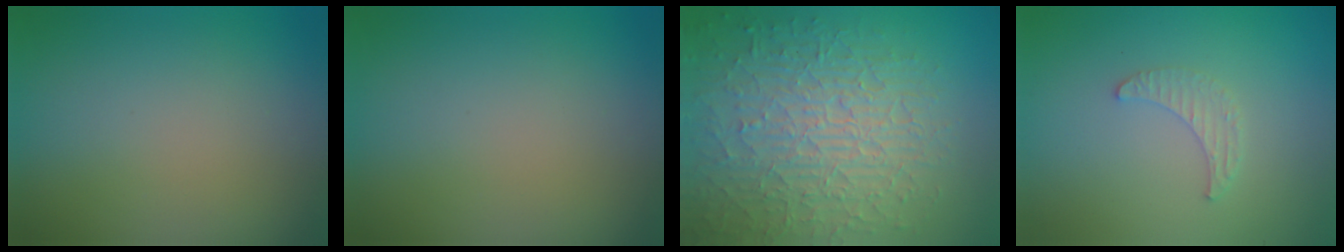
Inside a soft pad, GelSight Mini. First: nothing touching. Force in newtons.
{"total": 0.0}
{"total": 9.0, "press": 6.1, "slide": 6.6}
{"total": 1.6, "press": 1.5, "slide": 0.4}